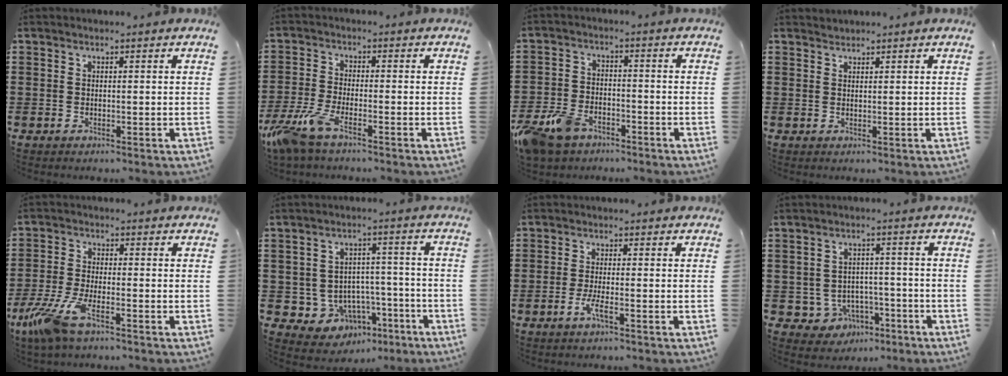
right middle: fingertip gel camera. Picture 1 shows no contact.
{"total": 6.4, "force": [-4.3, 1.4, 4.5], "torque": [-0.128, -0.022, -0.089]}
{"total": 7.1, "force": [-5.6, 3.2, 2.9], "torque": [-0.082, 0.007, -0.113]}
{"total": 0.9, "force": [0.8, 0.1, -0.2], "torque": [0.002, 0.000, 0.017]}
{"total": 7.2, "force": [-4.4, 1.6, 5.5], "torque": [-0.142, -0.021, -0.088]}
{"total": 5.5, "force": [-2.7, 4.6, 1.0], "torque": [-0.036, 0.017, -0.046]}
{"total": 2.9, "force": [-1.4, 0.2, 2.5], "torque": [-0.058, -0.007, -0.028]}
{"total": 4.0, "force": [-2.4, 3.0, 1.0], "torque": [-0.030, 0.009, -0.048]}